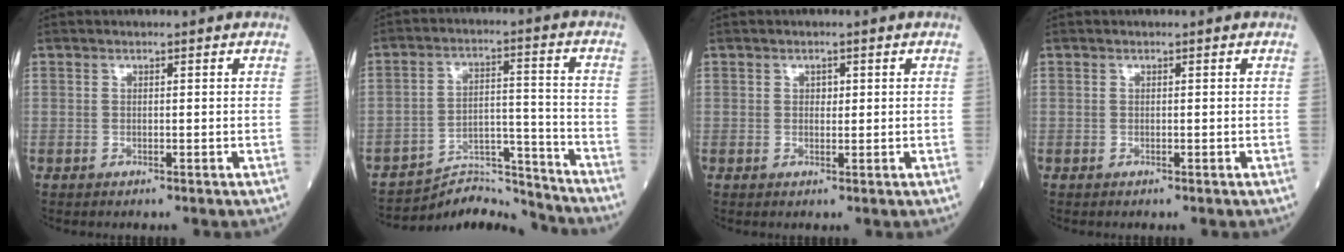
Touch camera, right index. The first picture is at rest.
{"total": 9.7, "force": [-9.6, 1.0, -0.6], "torque": [0.011, 0.043, -0.157]}
{"total": 1.1, "force": [0.4, 0.7, 0.7], "torque": [-0.009, 0.000, 0.008]}
{"total": 0.0}